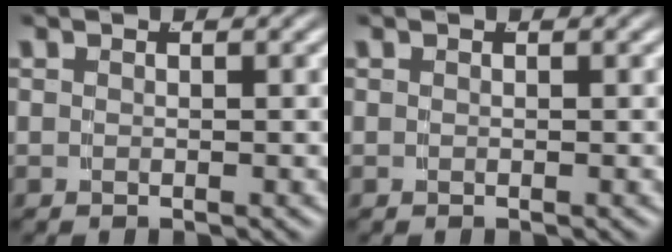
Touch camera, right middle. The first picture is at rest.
{"total": 0.0}